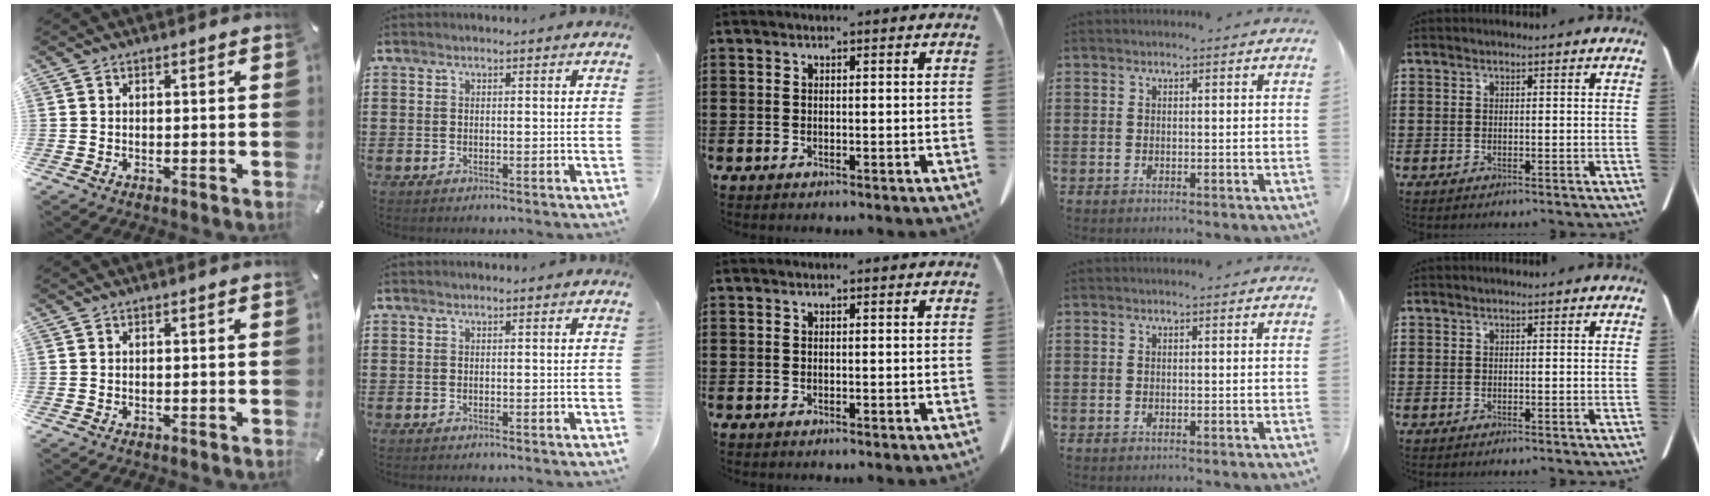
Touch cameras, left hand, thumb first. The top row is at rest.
{}